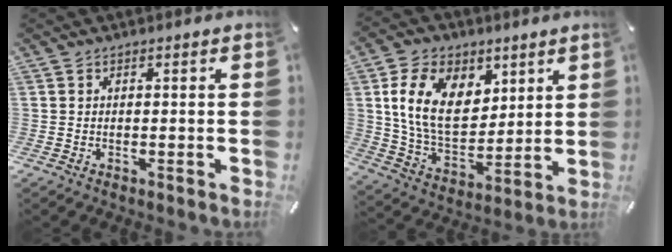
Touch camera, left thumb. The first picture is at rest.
{"total": 16.0, "force": [5.5, 11.4, 9.8], "torque": [-0.187, -0.009, 0.102]}